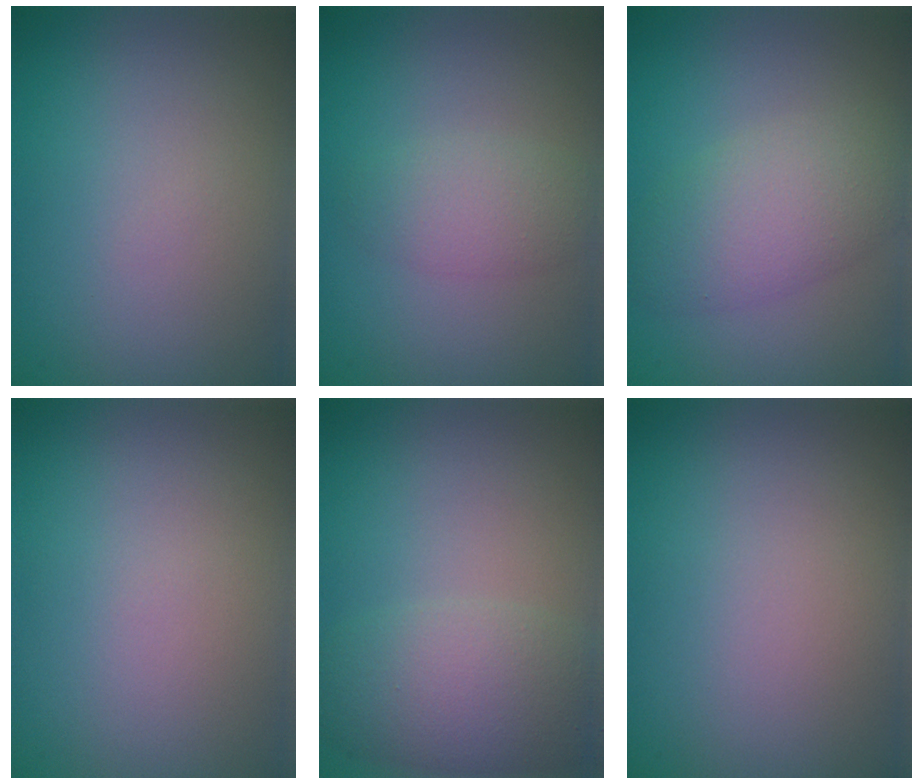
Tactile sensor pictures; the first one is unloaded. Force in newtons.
{"total": 2.5, "press": 2.5, "slide": 0.0}
{"total": 4.7, "press": 4.7, "slide": 0.3}
{"total": 0.0}
{"total": 5.1, "press": 5.1, "slide": 0.4}
{"total": 0.0}